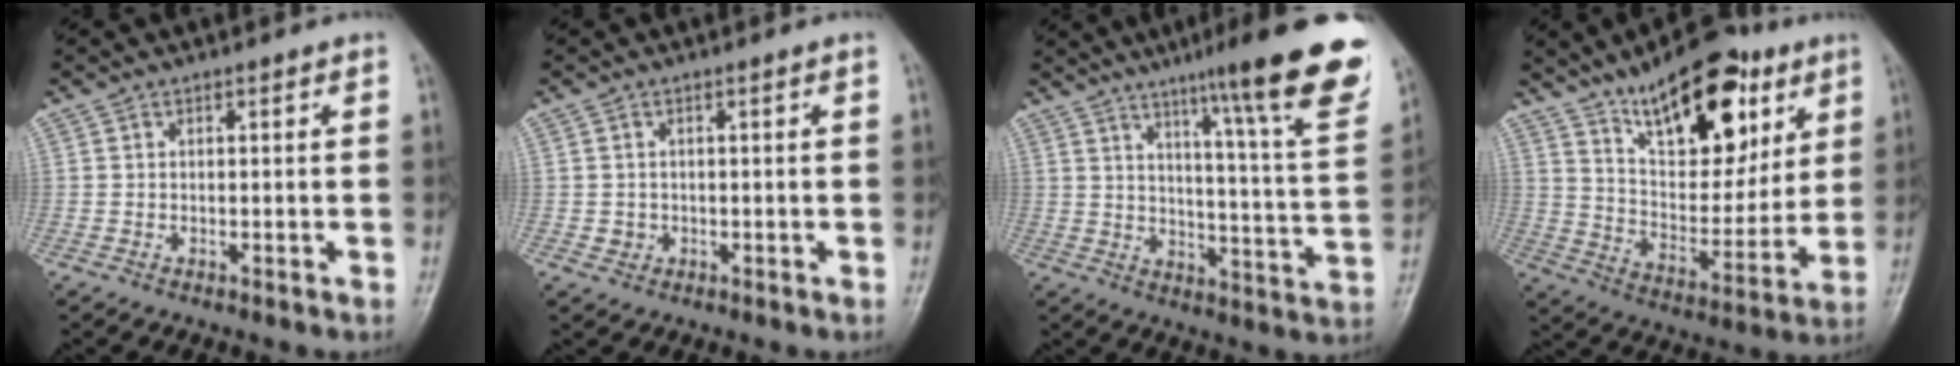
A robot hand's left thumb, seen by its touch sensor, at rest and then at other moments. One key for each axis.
{"total": 1.3, "fx": -0.3, "fy": 1.2, "fz": 0.4, "tx": -0.003, "ty": 0.002, "tz": 0.001}
{"total": 21.0, "fx": 13.7, "fy": 1.5, "fz": 15.8, "tx": -0.190, "ty": -0.065, "tz": 0.181}
{"total": 20.6, "fx": 11.4, "fy": 9.2, "fz": 14.5, "tx": -0.172, "ty": -0.052, "tz": 0.190}